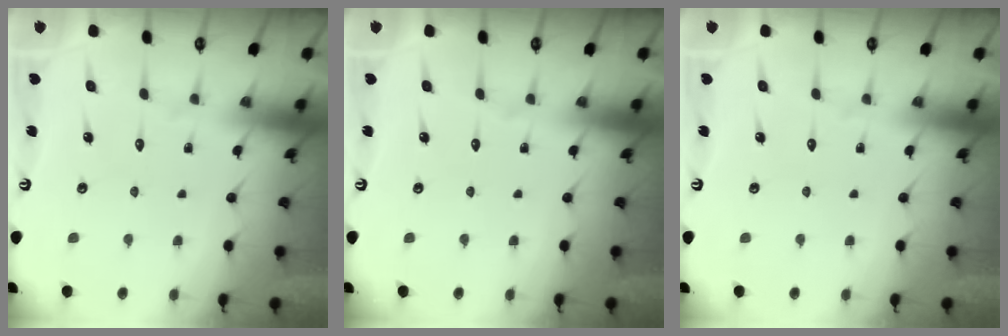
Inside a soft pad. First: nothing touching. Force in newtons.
{"total": 0.0}
{"total": 0.0}